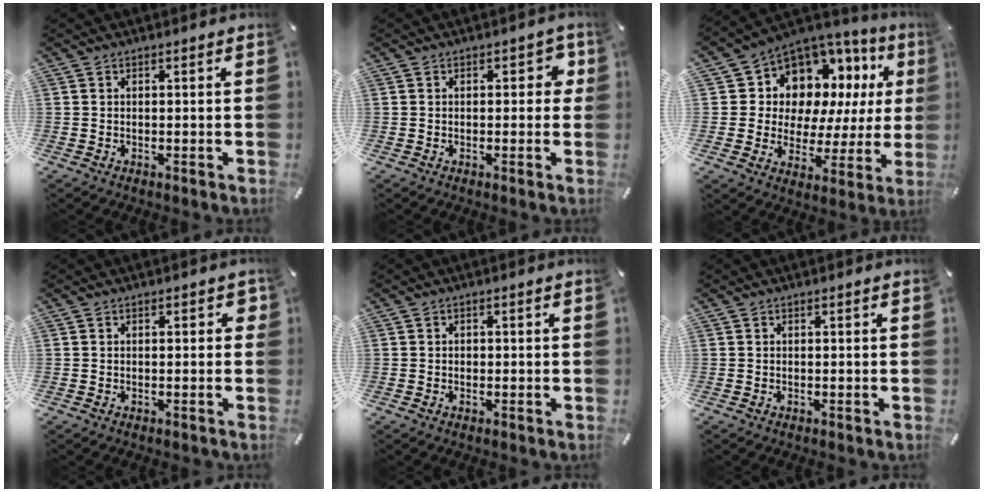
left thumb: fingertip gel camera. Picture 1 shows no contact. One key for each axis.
{"total": 3.7, "fx": 0.5, "fy": 2.4, "fz": 2.8, "tx": -0.026, "ty": 0.000, "tz": 0.000}
{"total": 10.1, "fx": 6.0, "fy": 7.7, "fz": 2.6, "tx": -0.053, "ty": -0.070, "tz": 0.110}
{"total": 1.7, "fx": -0.1, "fy": 1.2, "fz": 1.2, "tx": -0.007, "ty": 0.001, "tz": -0.007}
{"total": 0.8, "fx": -0.2, "fy": 0.7, "fz": 0.3, "tx": -0.006, "ty": 0.004, "tz": -0.007}
{"total": 0.0}